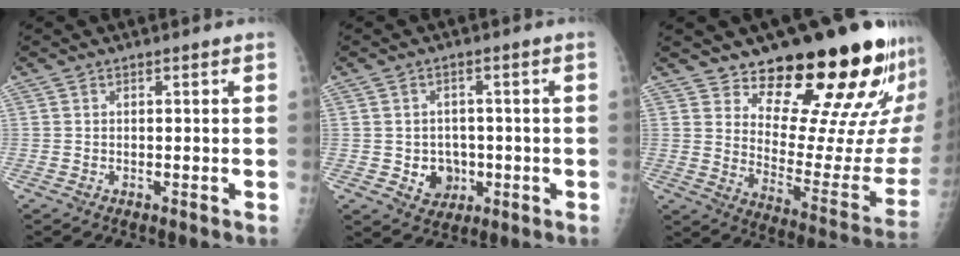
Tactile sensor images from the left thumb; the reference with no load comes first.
{"total": 5.6, "force": [-1.1, 5.0, 2.4], "torque": [-0.005, 0.008, -0.008]}
{"total": 23.0, "force": [16.6, 7.4, 14.1], "torque": [-0.157, -0.126, 0.231]}